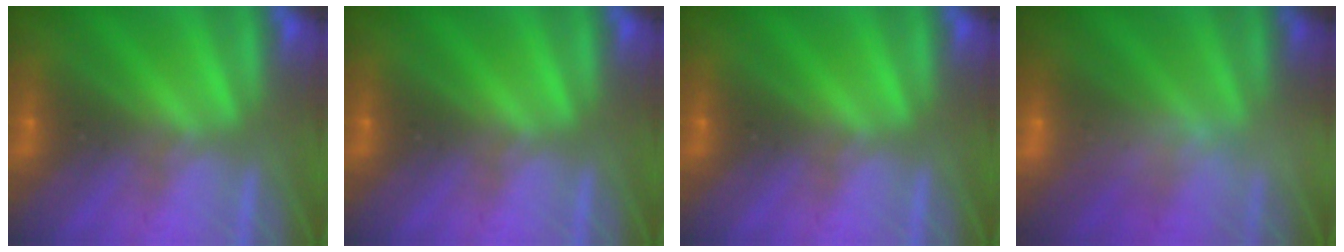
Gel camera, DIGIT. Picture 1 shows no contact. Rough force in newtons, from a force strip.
{"total": 0.0}
{"total": 0.0}
{"total": 2.4}